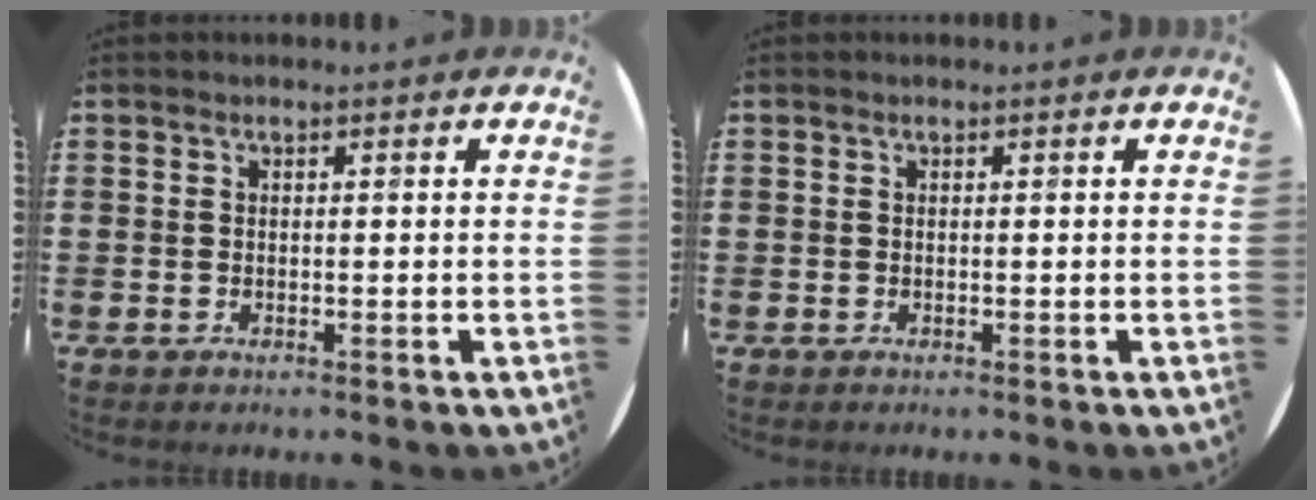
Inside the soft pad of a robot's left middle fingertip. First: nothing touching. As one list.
[{"total": 0.0}]